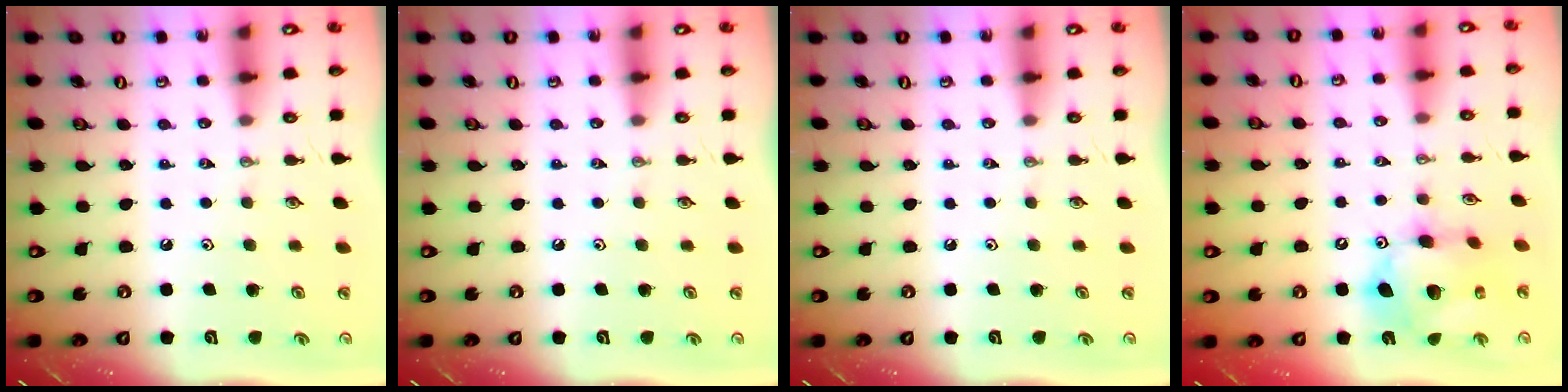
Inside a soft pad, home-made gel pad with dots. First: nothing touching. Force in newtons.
{"total": 0.0}
{"total": 0.0}
{"total": 14.2, "press": 14.1, "slide": 1.3}